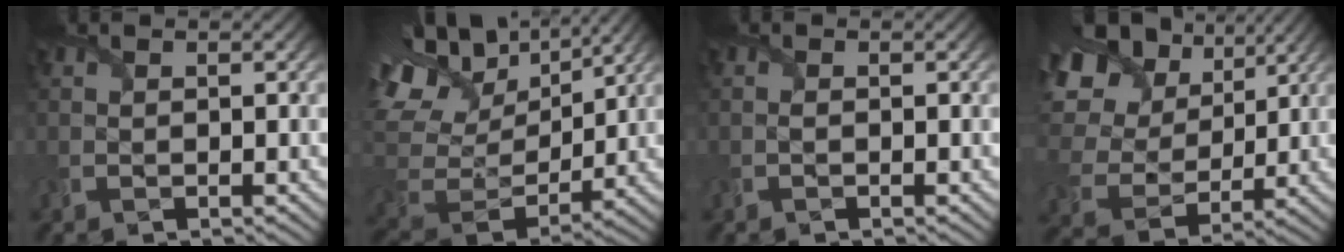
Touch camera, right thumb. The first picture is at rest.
{"total": 15.9, "force": [8.2, 9.5, 9.8], "torque": [-0.244, 0.023, 0.143]}
{"total": 0.6, "force": [-0.5, 0.1, 0.3], "torque": [-0.008, -0.001, -0.014]}
{"total": 15.8, "force": [6.5, 10.8, 9.5], "torque": [-0.254, 0.037, 0.119]}